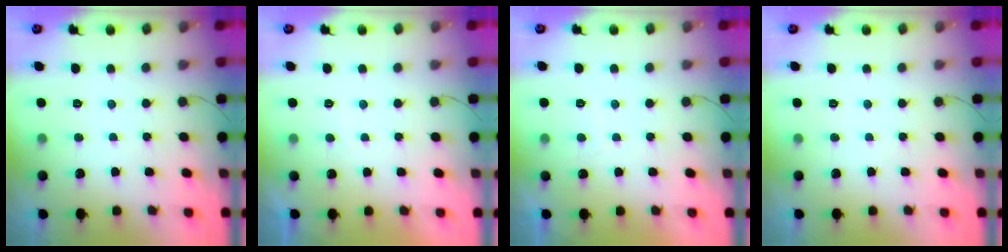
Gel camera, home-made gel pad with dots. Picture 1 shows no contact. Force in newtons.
{"total": 1.4, "press": 1.1, "slide": 0.8}
{"total": 0.5, "press": 0.0, "slide": 0.5}
{"total": 0.0}